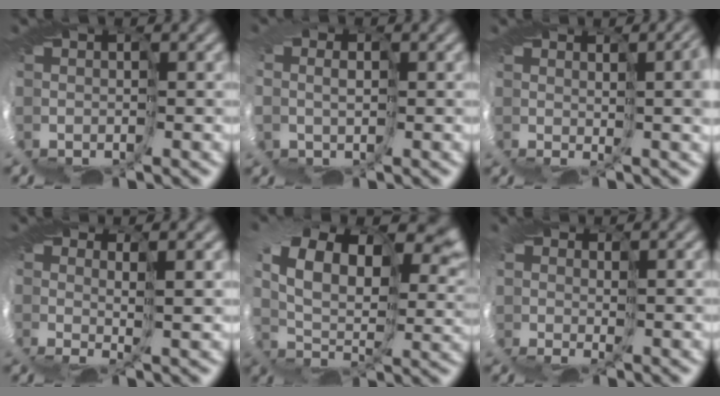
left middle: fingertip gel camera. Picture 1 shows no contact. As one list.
[{"total": 5.6, "force": [0.5, 4.4, 3.5], "torque": [-0.072, -0.006, 0.001]}, {"total": 4.5, "force": [1.4, 0.8, 4.2], "torque": [-0.054, 0.007, 0.019]}, {"total": 1.7, "force": [1.1, -0.8, 1.0], "torque": [-0.019, 0.001, 0.019]}, {"total": 10.2, "force": [4.8, 4.8, 7.5], "torque": [-0.154, 0.012, 0.085]}, {"total": 1.2, "force": [1.0, 0.5, 0.3], "torque": [-0.013, 0.001, 0.018]}]